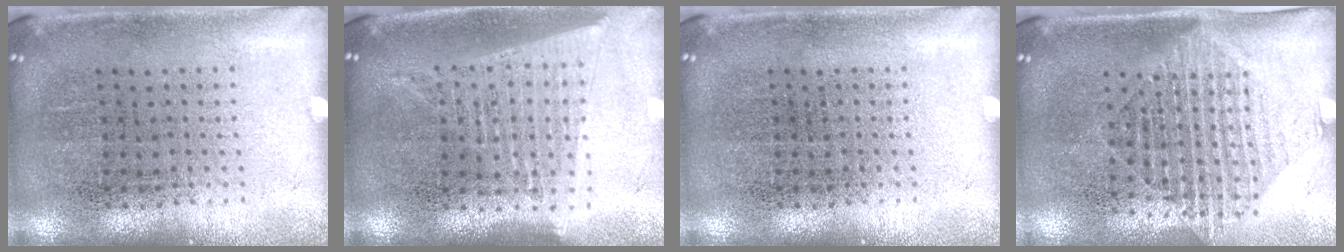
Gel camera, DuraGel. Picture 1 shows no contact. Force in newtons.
{"total": 1.7, "press": 1.5, "slide": 0.8}
{"total": 0.0}
{"total": 1.5, "press": 1.2, "slide": 0.9}